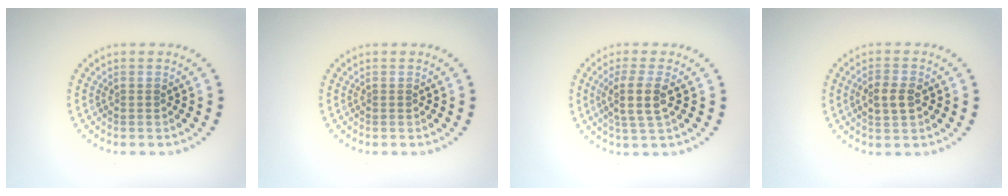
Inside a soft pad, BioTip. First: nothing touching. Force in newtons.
{"total": 0.0}
{"total": 3.0, "press": 2.6, "slide": 1.4}
{"total": 2.6, "press": 2.6, "slide": 0.2}